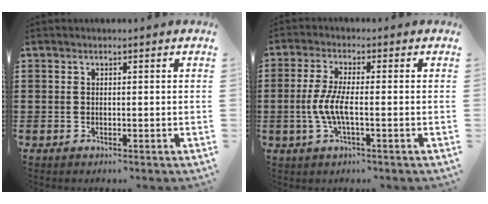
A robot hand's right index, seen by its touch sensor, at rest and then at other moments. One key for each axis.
{"total": 5.4, "fx": -1.3, "fy": 1.1, "fz": 5.2, "tx": -0.126, "ty": -0.010, "tz": -0.035}